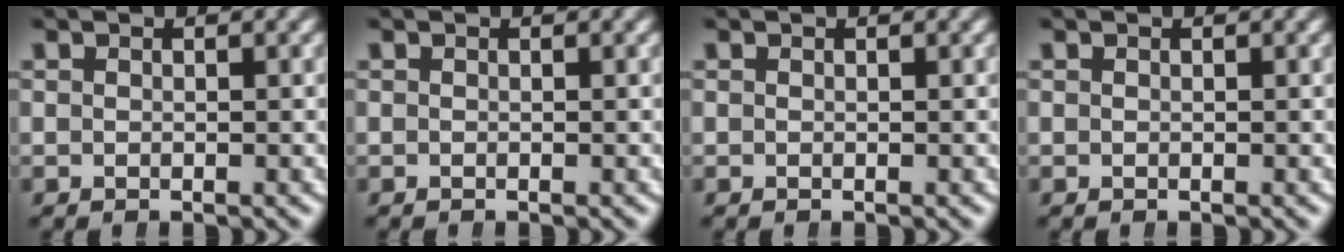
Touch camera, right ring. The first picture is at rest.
{"total": 0.0}
{"total": 0.0}
{"total": 0.0}